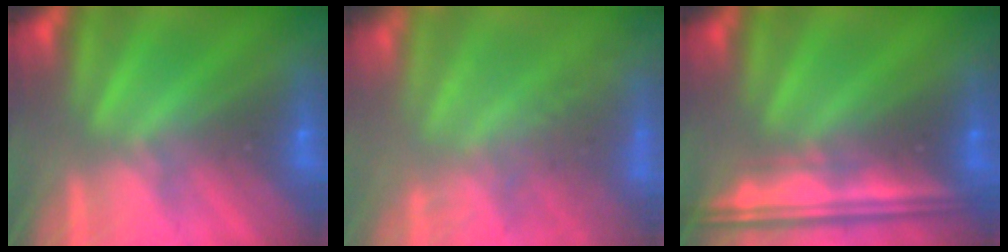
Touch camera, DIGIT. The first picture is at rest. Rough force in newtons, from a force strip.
{"total": 10.6}
{"total": 7.8}